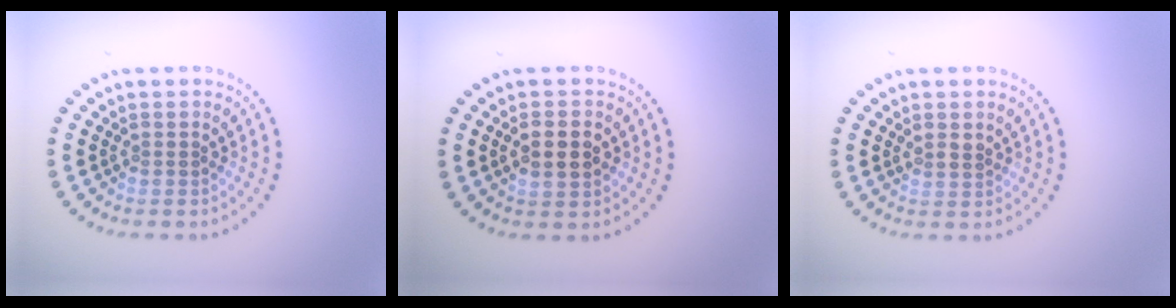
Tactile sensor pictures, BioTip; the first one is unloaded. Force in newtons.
{"total": 2.8, "press": 2.8, "slide": 0.2}
{"total": 0.9, "press": 0.7, "slide": 0.6}